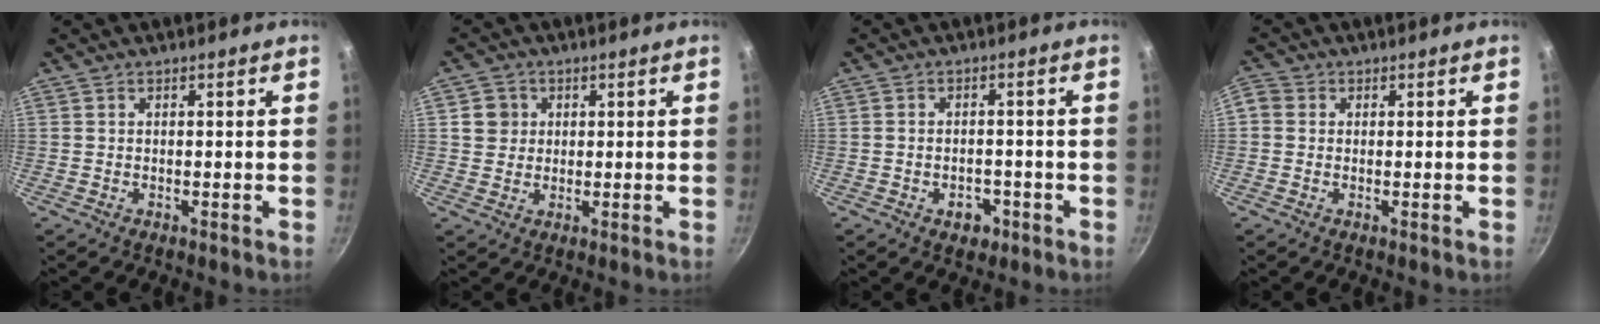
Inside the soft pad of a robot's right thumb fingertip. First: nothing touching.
{"total": 4.1, "force": [1.0, 3.9, 1.0], "torque": [0.010, 0.006, 0.013]}
{"total": 3.8, "force": [-1.8, 2.6, 2.0], "torque": [-0.018, 0.015, -0.020]}
{"total": 2.5, "force": [0.1, 2.3, 1.0], "torque": [-0.017, 0.005, -0.010]}